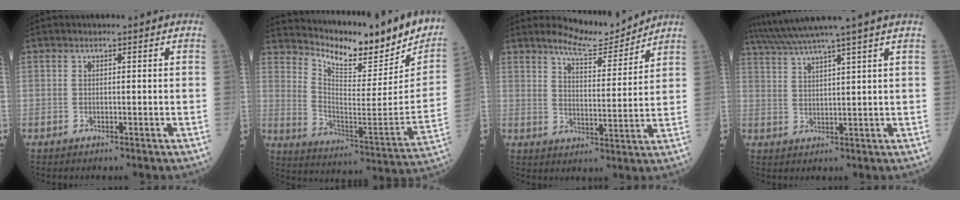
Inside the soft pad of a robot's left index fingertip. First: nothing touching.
{"total": 19.9, "force": [17.6, 5.1, 7.7], "torque": [-0.122, -0.057, 0.244]}
{"total": 7.2, "force": [7.2, 0.4, 0.9], "torque": [-0.028, -0.015, 0.115]}
{"total": 10.4, "force": [8.8, -2.5, 4.9], "torque": [-0.089, 0.012, 0.139]}